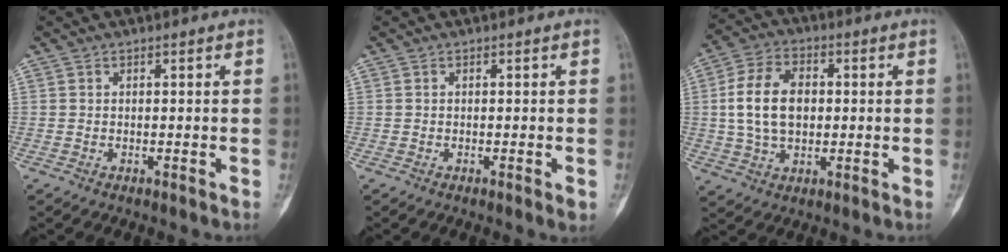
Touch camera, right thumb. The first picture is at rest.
{"total": 2.8, "force": [-0.6, 0.8, 2.6], "torque": [-0.033, -0.008, -0.007]}
{"total": 12.0, "force": [0.7, 7.9, 8.9], "torque": [-0.156, 0.013, 0.014]}